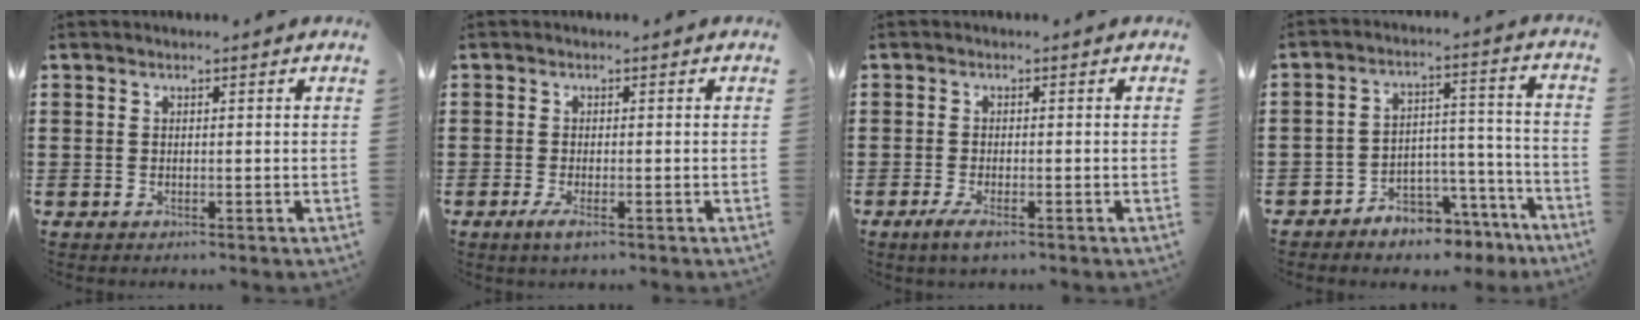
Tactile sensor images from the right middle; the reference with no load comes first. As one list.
[{"total": 1.9, "force": [-0.9, 0.3, 1.7], "torque": [-0.036, -0.006, -0.017]}, {"total": 2.2, "force": [-1.2, 0.4, 1.8], "torque": [-0.038, -0.005, -0.023]}, {"total": 5.1, "force": [-4.8, 1.5, 0.4], "torque": [-0.010, 0.016, -0.097]}]